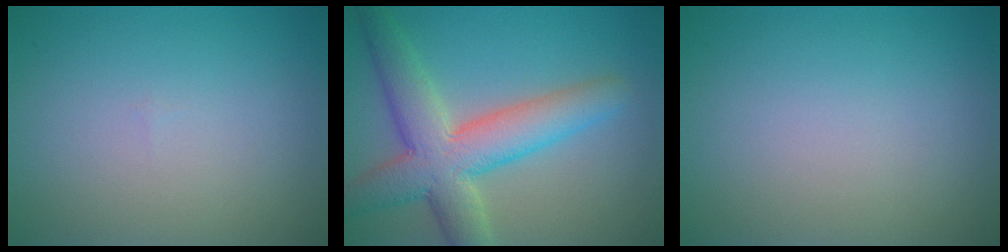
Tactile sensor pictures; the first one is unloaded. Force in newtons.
{"total": 7.8, "press": 7.8, "slide": 0.5}
{"total": 0.0}